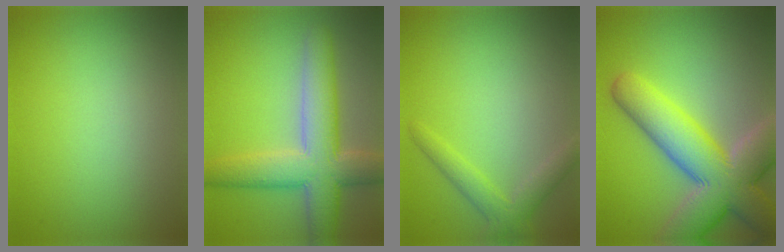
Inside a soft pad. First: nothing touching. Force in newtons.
{"total": 8.0, "press": 8.0, "slide": 0.5}
{"total": 2.6, "press": 2.6, "slide": 0.1}
{"total": 11.1, "press": 11.1, "slide": 1.0}